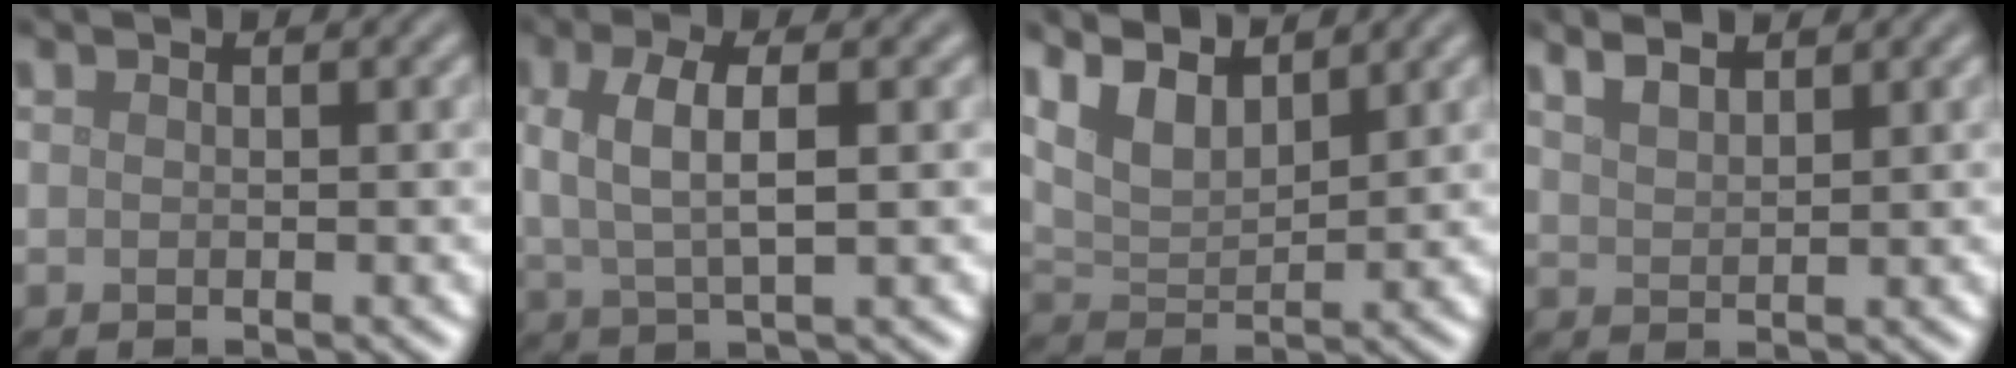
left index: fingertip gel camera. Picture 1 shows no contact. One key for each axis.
{"total": 4.5, "fx": 1.0, "fy": 1.5, "fz": 4.1, "tx": -0.083, "ty": 0.004, "tz": 0.019}
{"total": 4.7, "fx": 3.4, "fy": 1.8, "fz": 2.8, "tx": -0.064, "ty": 0.005, "tz": 0.064}
{"total": 3.3, "fx": 2.7, "fy": 1.1, "fz": 1.6, "tx": -0.014, "ty": 0.020, "tz": 0.027}